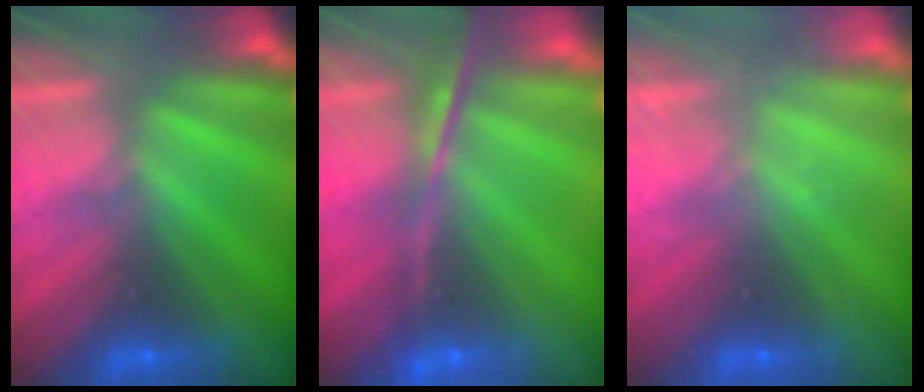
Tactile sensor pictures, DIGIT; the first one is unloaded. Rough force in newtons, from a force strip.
{"total": 9.6}
{"total": 2.2}